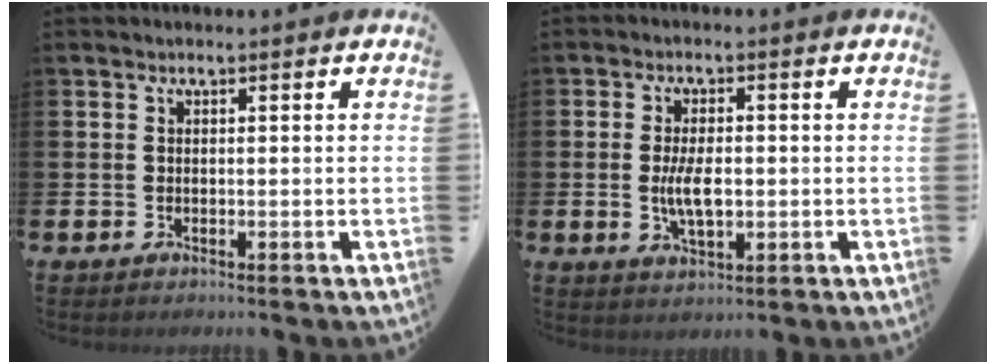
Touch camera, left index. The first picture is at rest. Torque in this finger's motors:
{"motor_torque": [1.38, 0.07, 0.46, 0.17]}